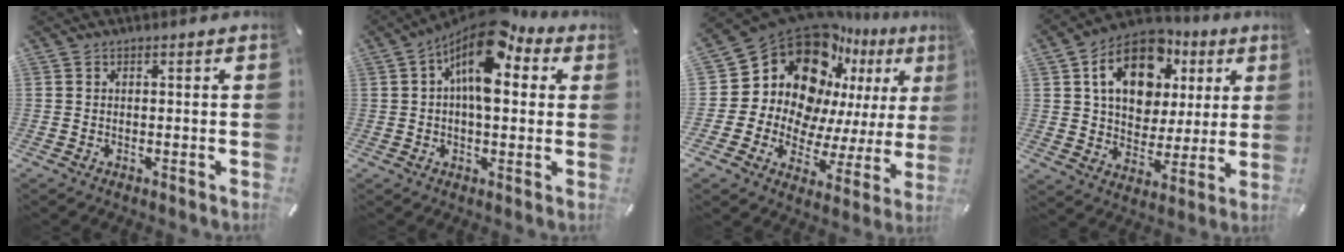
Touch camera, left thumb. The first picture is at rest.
{"total": 14.4, "force": [6.1, 7.1, 11.0], "torque": [-0.172, -0.033, 0.104]}
{"total": 19.1, "force": [11.0, 13.4, 8.0], "torque": [-0.125, -0.110, 0.211]}
{"total": 16.7, "force": [7.2, 12.1, 8.8], "torque": [-0.154, -0.014, 0.136]}